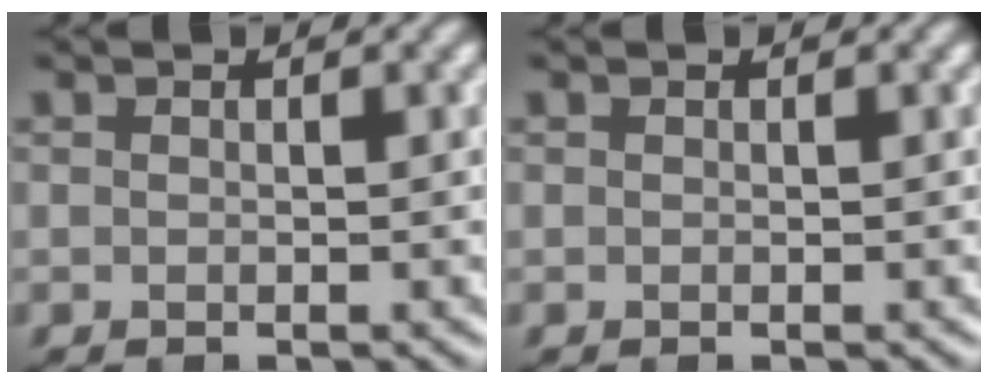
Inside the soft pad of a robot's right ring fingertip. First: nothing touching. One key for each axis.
{"total": 0.0}